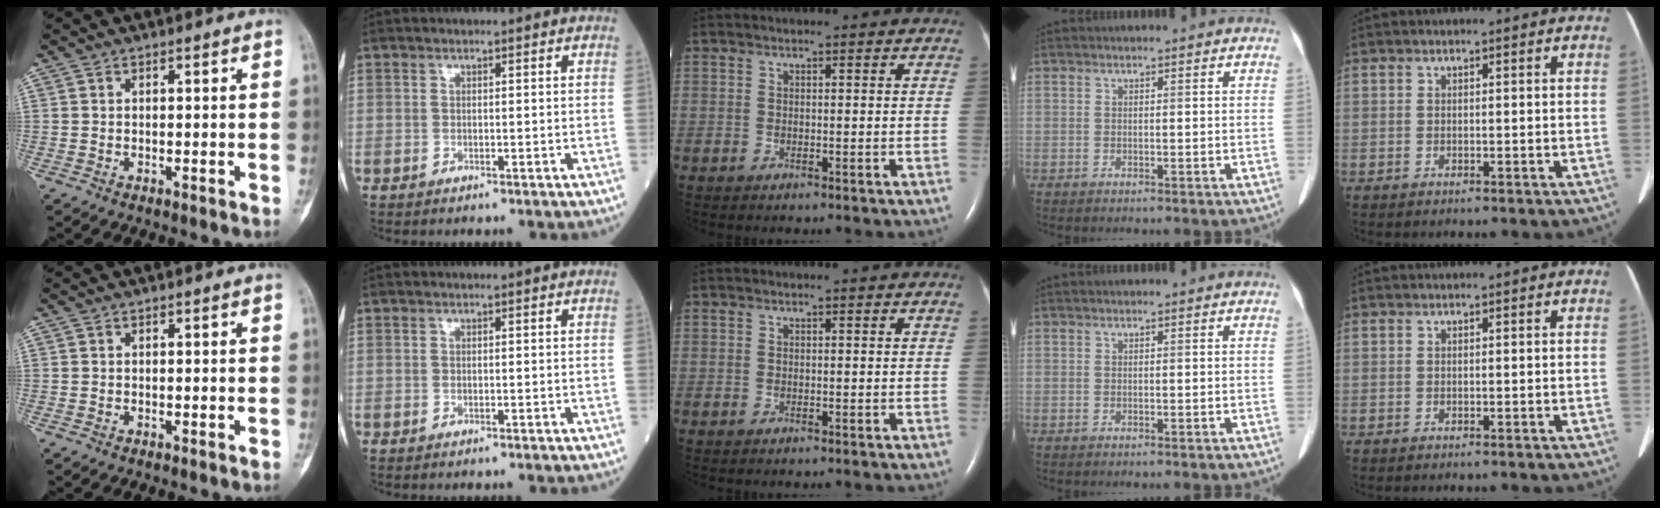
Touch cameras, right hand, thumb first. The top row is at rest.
{}